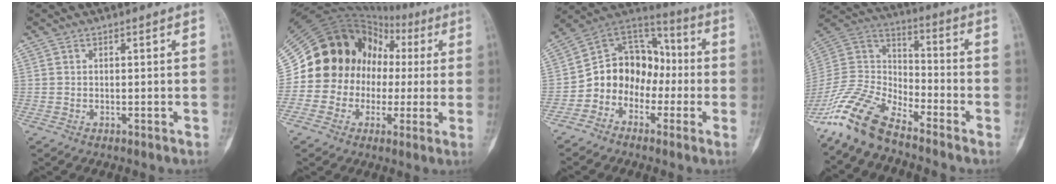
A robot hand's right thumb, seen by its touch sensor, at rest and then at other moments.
{"total": 19.9, "force": [0.6, 17.6, 9.3], "torque": [-0.136, 0.078, 0.018]}
{"total": 12.8, "force": [-3.3, 10.6, 6.5], "torque": [-0.070, 0.074, -0.073]}
{"total": 13.6, "force": [-11.2, 4.5, 6.3], "torque": [-0.124, 0.076, -0.229]}